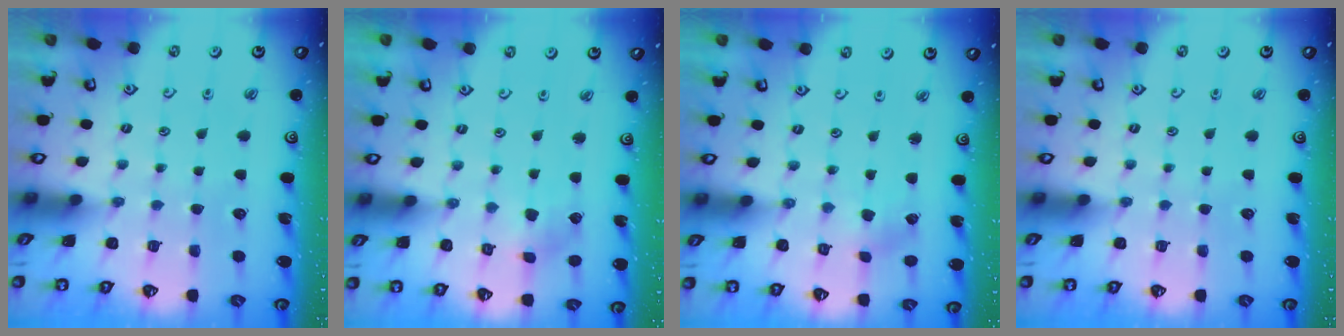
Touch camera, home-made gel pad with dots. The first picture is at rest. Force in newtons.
{"total": 2.9, "press": 2.9, "slide": 0.1}
{"total": 0.0}
{"total": 0.0}